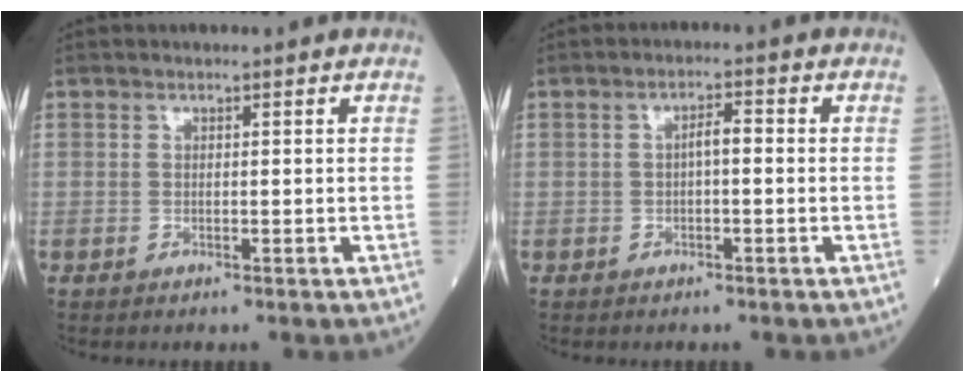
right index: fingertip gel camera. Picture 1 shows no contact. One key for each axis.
{"total": 2.3, "fx": 0.0, "fy": 0.5, "fz": 2.2, "tx": -0.040, "ty": 0.005, "tz": 0.000}